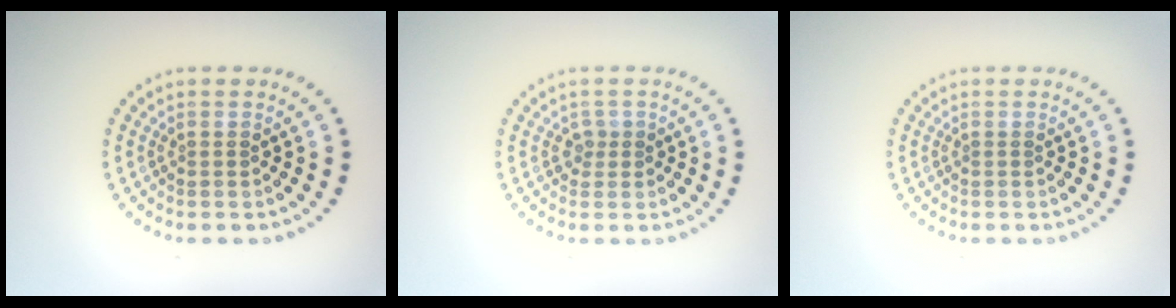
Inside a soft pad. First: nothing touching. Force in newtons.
{"total": 1.2, "press": 1.0, "slide": 0.7}
{"total": 0.0}